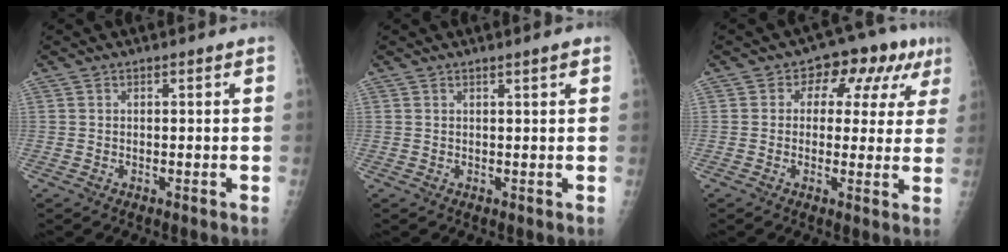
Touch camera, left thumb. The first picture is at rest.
{"total": 1.2, "force": [0.8, -0.1, 0.9], "torque": [-0.013, -0.003, 0.012]}
{"total": 10.3, "force": [3.8, 6.8, 6.7], "torque": [-0.028, 0.015, 0.041]}